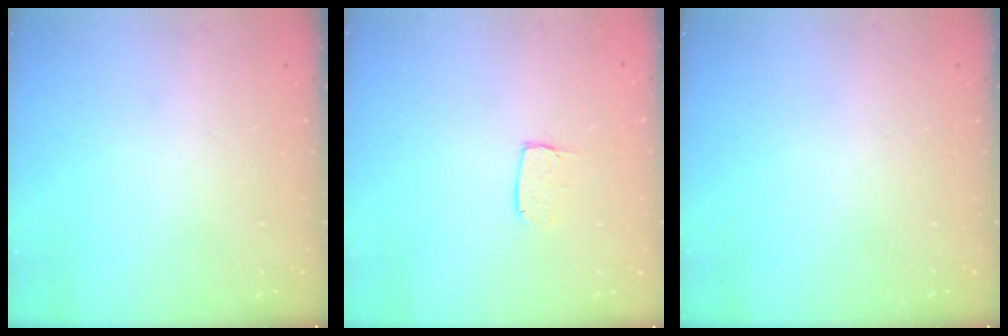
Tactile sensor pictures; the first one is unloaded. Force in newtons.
{"total": 4.5, "press": 4.5, "slide": 0.3}
{"total": 0.0}